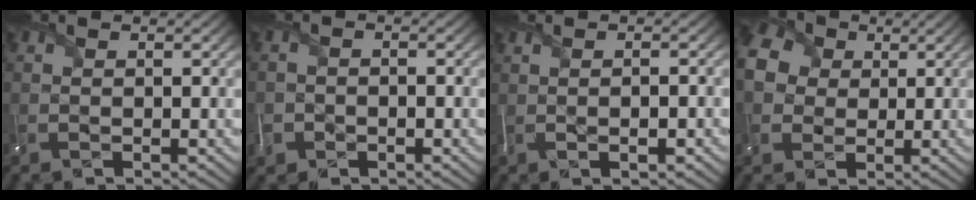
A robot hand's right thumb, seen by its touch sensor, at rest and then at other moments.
{"total": 2.5, "force": [-1.6, 1.9, 0.3], "torque": [-0.002, -0.008, -0.034]}
{"total": 2.9, "force": [-0.4, 0.5, 2.8], "torque": [-0.032, 0.004, -0.011]}
{"total": 8.4, "force": [2.1, 6.8, 4.5], "torque": [-0.131, 0.023, 0.029]}